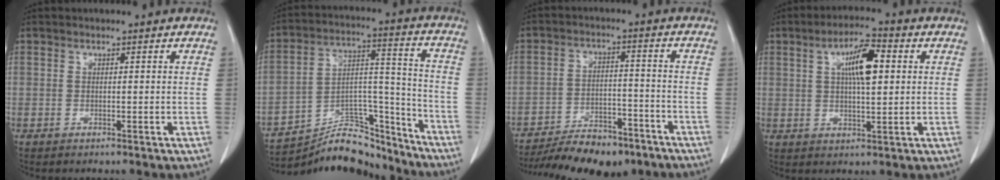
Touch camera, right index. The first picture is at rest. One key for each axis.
{"total": 16.4, "fx": -15.6, "fy": 3.8, "fz": 3.0, "tx": -0.052, "ty": 0.046, "tz": -0.252}
{"total": 14.3, "fx": -11.7, "fy": 5.0, "fz": 6.5, "tx": -0.097, "ty": 0.005, "tz": -0.177}
{"total": 8.0, "fx": 2.1, "fy": 1.9, "fz": 7.5, "tx": -0.132, "ty": 0.012, "tz": 0.035}